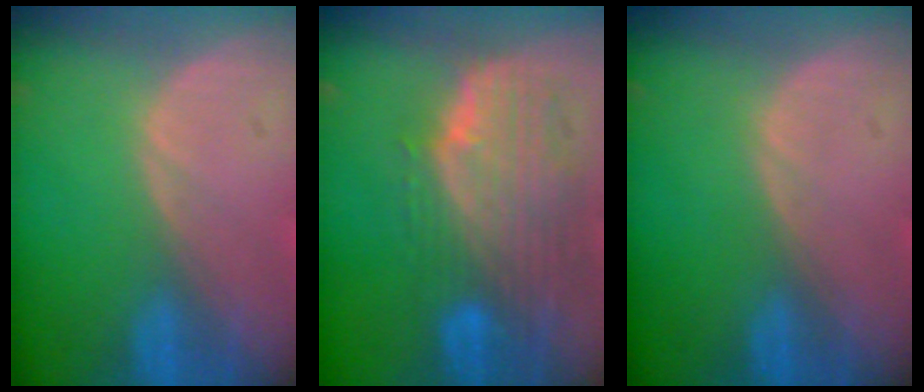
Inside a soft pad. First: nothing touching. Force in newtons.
{"total": 10.0, "press": 8.9, "slide": 4.6}
{"total": 0.0}